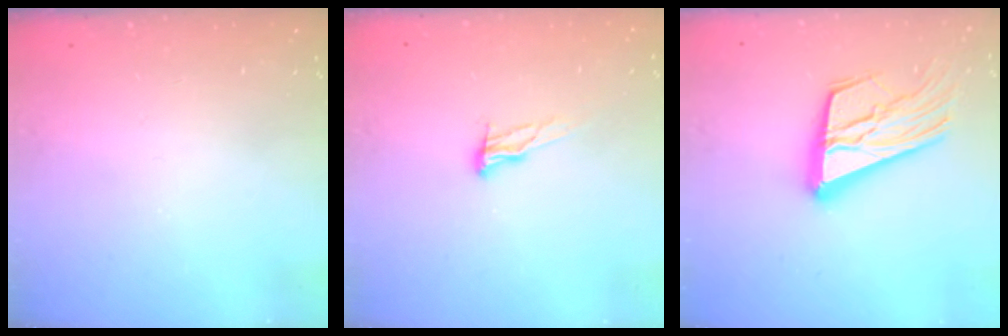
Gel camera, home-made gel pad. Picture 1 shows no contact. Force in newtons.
{"total": 8.7, "press": 8.4, "slide": 2.4}
{"total": 19.1, "press": 19.0, "slide": 2.5}